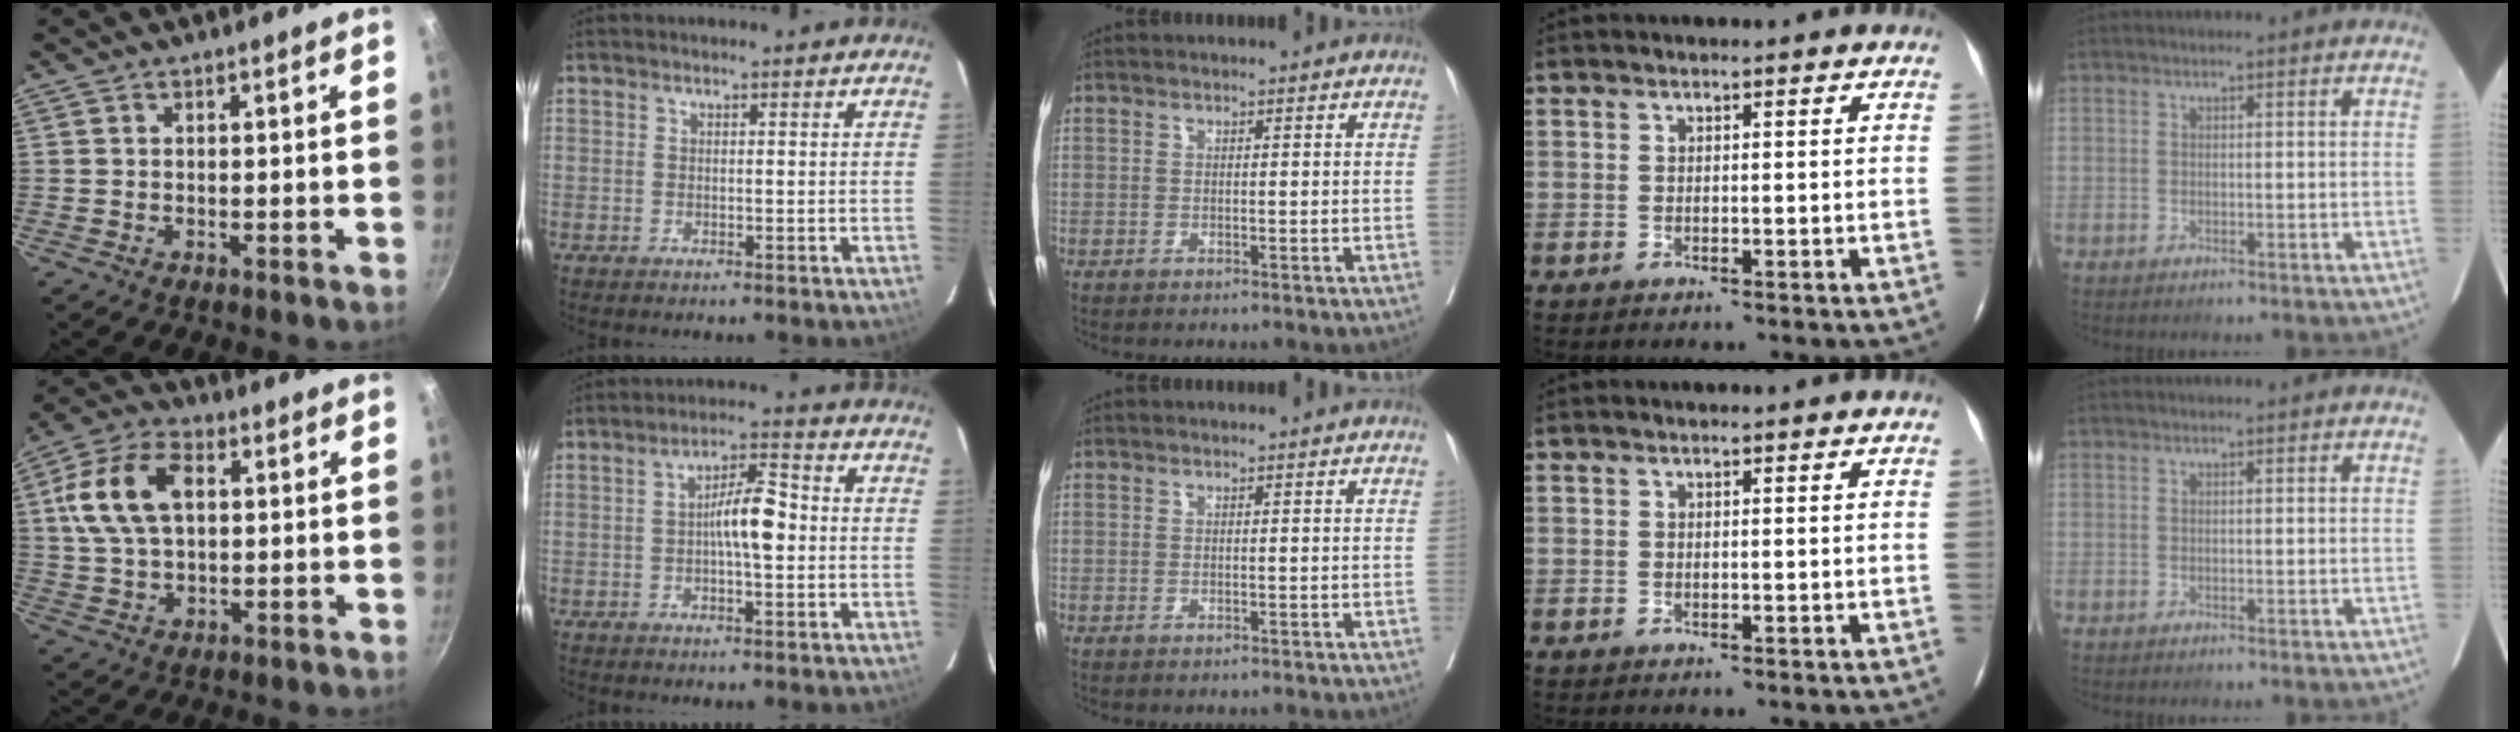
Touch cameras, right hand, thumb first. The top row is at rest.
{"thumb": {"total": 13.5, "force": [2.7, 8.3, 10.4], "torque": [-0.200, 0.018, 0.046]}, "index": {"total": 6.9, "force": [-0.4, 1.6, 6.7], "torque": [-0.117, 0.018, -0.010]}}